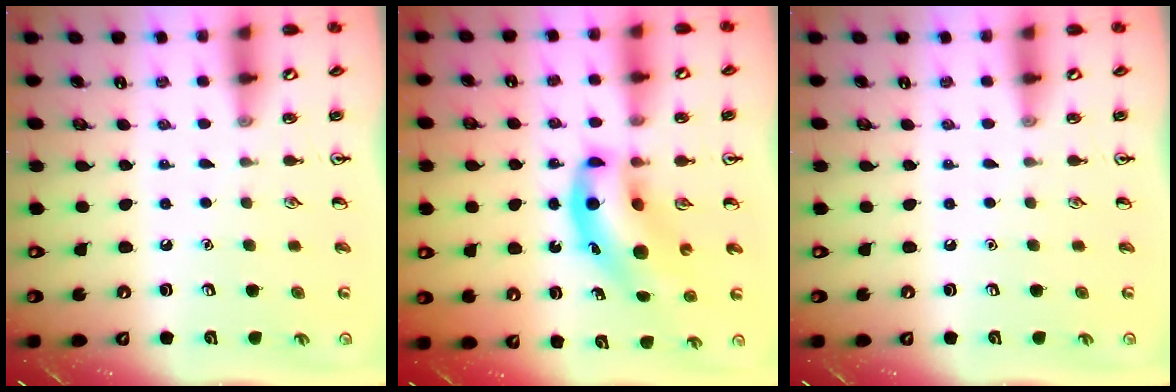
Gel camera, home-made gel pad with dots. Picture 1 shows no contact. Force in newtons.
{"total": 10.7, "press": 10.4, "slide": 2.8}
{"total": 0.0}